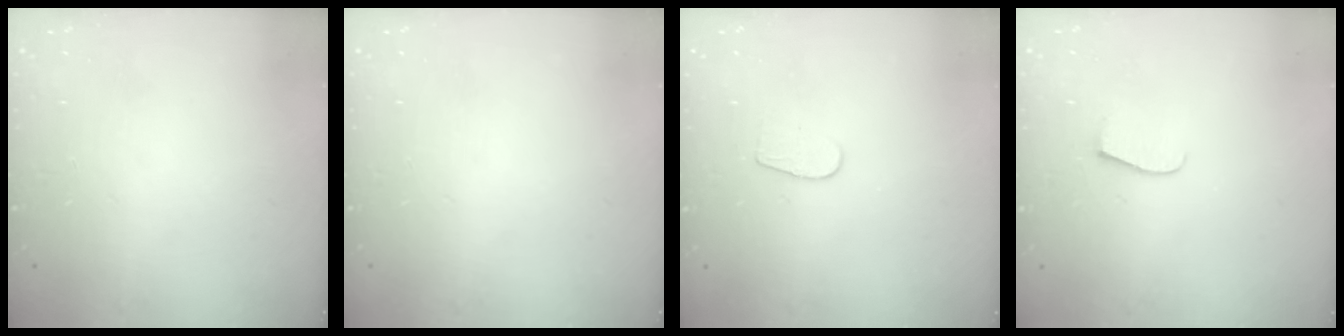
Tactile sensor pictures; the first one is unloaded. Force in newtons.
{"total": 0.0}
{"total": 3.9, "press": 3.9, "slide": 0.4}
{"total": 5.9, "press": 5.9, "slide": 0.4}